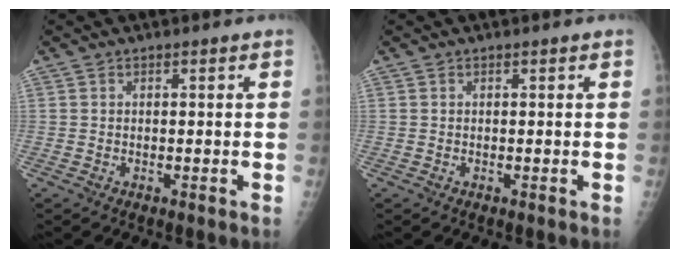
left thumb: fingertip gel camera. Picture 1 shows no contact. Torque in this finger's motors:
{"motor_torque": [0.02, 0.11, 0.02, -0.18, 0.00]}